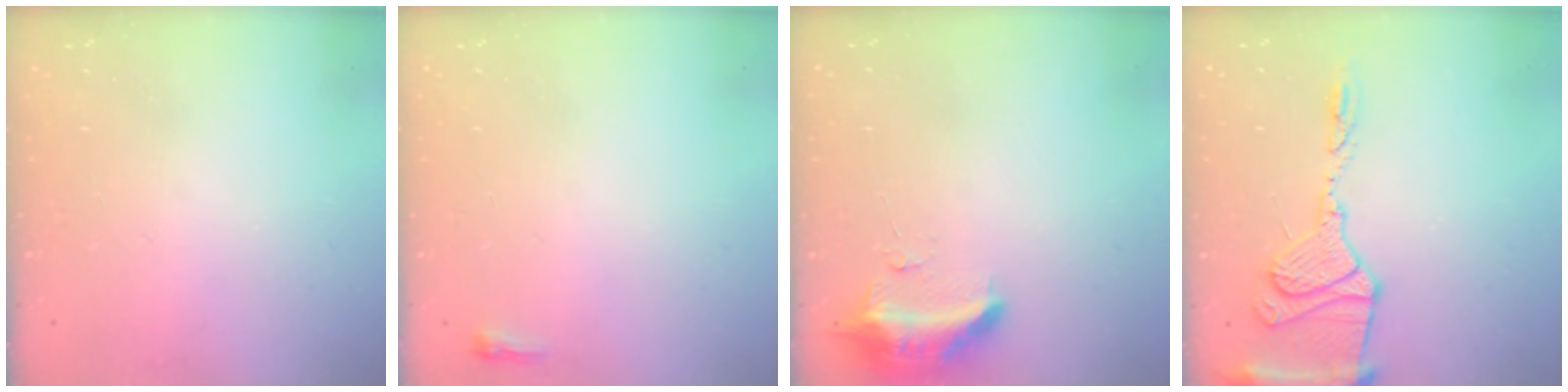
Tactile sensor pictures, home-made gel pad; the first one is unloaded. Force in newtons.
{"total": 2.3, "press": 2.2, "slide": 0.7}
{"total": 9.5, "press": 9.4, "slide": 1.8}
{"total": 14.7, "press": 14.6, "slide": 1.8}